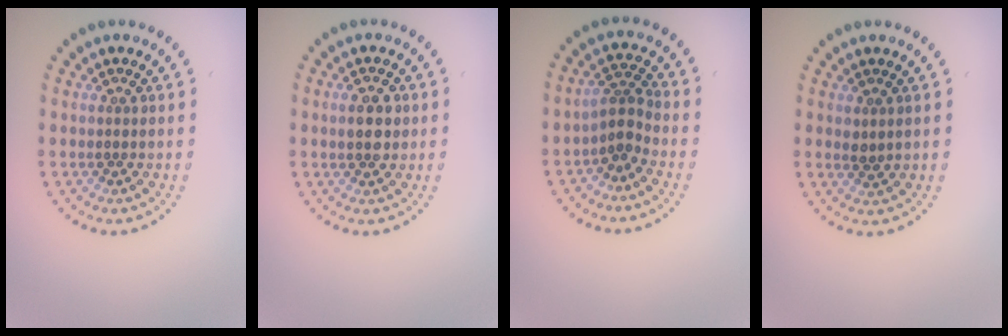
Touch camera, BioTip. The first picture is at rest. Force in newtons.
{"total": 2.9, "press": 2.9, "slide": 0.1}
{"total": 2.3, "press": 1.6, "slide": 1.7}
{"total": 0.8, "press": 0.8, "slide": 0.3}